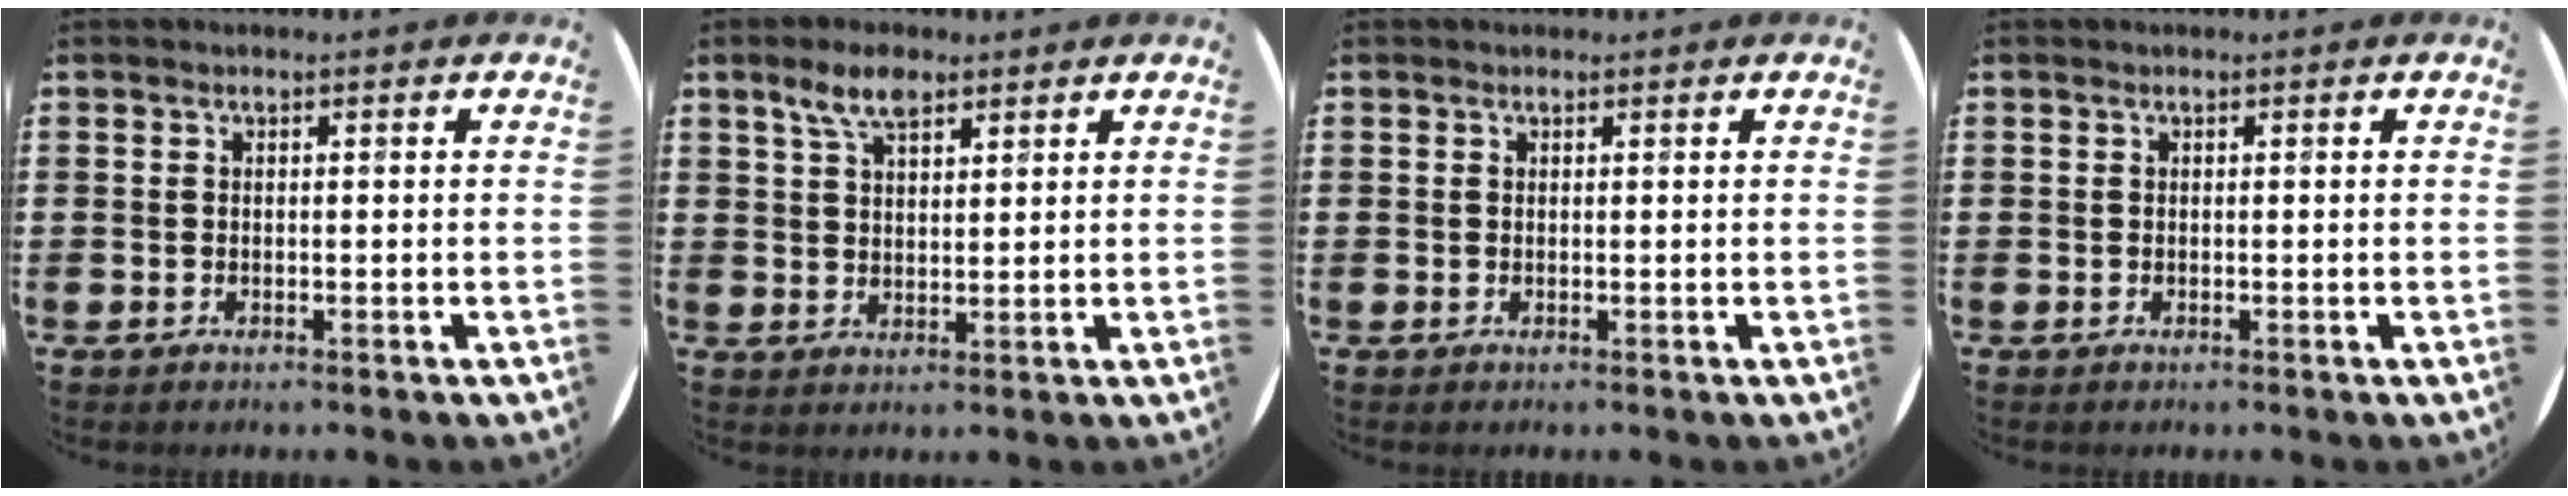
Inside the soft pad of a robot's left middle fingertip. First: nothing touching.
{"total": 5.2, "force": [3.6, 2.1, 3.0], "torque": [-0.058, 0.003, 0.064]}
{"total": 0.0}
{"total": 0.0}